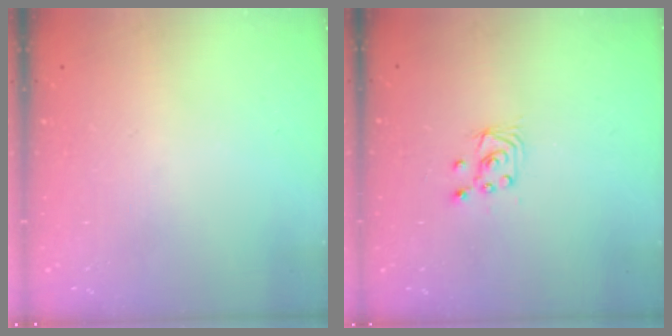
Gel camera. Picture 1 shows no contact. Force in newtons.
{"total": 3.0, "press": 3.0, "slide": 0.3}